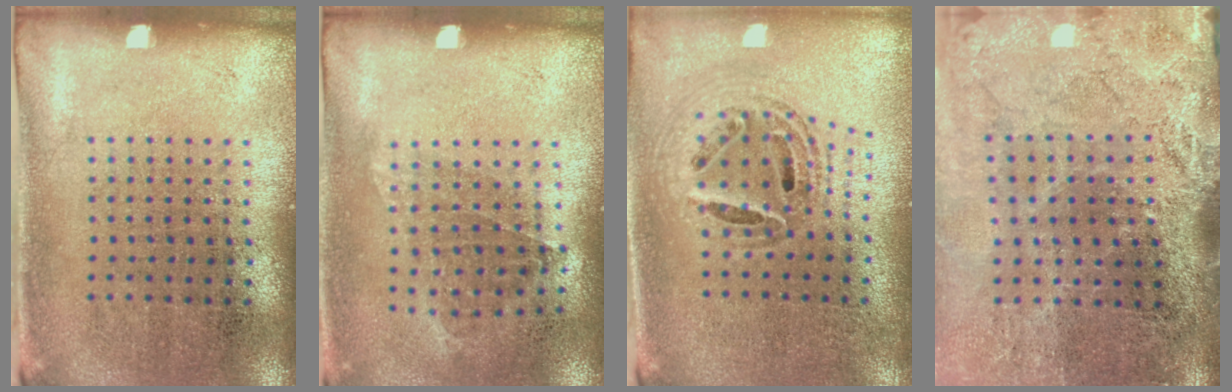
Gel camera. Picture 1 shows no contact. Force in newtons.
{"total": 1.0, "press": 0.8, "slide": 0.6}
{"total": 0.9, "press": 0.9, "slide": 0.2}
{"total": 4.1, "press": 3.3, "slide": 2.4}